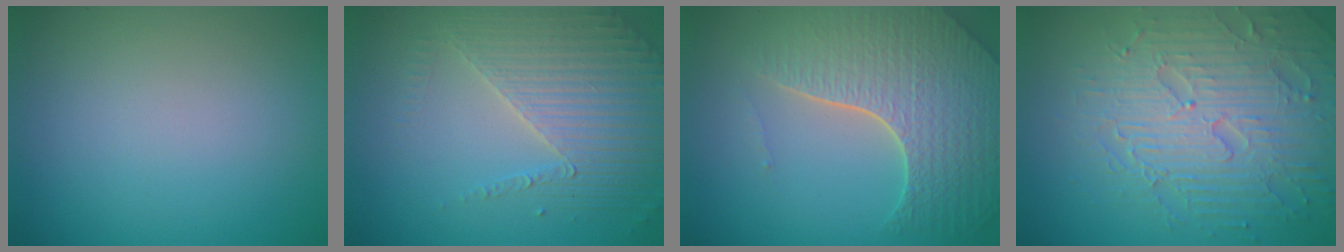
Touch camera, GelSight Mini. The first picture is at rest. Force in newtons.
{"total": 4.0, "press": 3.8, "slide": 1.2}
{"total": 7.8, "press": 5.6, "slide": 5.5}
{"total": 7.5, "press": 5.9, "slide": 4.6}